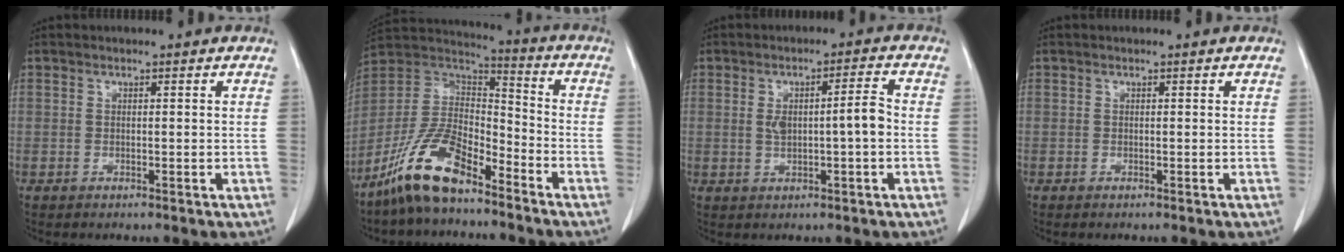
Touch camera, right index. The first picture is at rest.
{"total": 13.3, "force": [-9.4, 4.2, 8.4], "torque": [-0.176, 0.014, -0.182]}
{"total": 5.5, "force": [-0.2, 1.0, 5.4], "torque": [-0.096, 0.016, 0.003]}
{"total": 0.0}